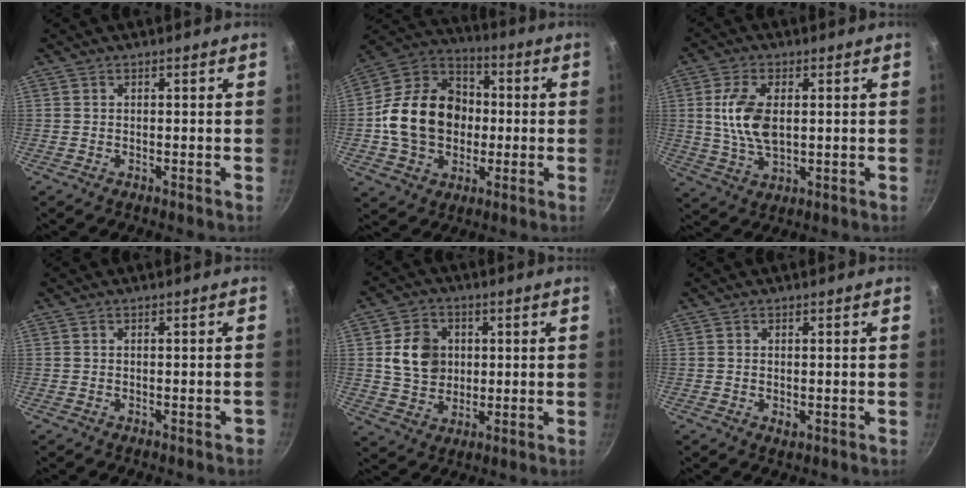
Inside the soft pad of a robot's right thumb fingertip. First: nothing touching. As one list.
[{"total": 19.0, "force": [-0.8, 15.0, 11.6], "torque": [-0.169, 0.036, -0.021]}, {"total": 9.8, "force": [1.4, 5.3, 8.1], "torque": [-0.156, -0.004, 0.027]}, {"total": 1.2, "force": [-0.6, 0.4, 0.9], "torque": [-0.008, 0.010, -0.004]}, {"total": 9.7, "force": [1.7, 8.0, 5.2], "torque": [-0.062, -0.001, 0.031]}, {"total": 1.4, "force": [-0.1, 0.9, 1.1], "torque": [-0.016, -0.003, -0.001]}]